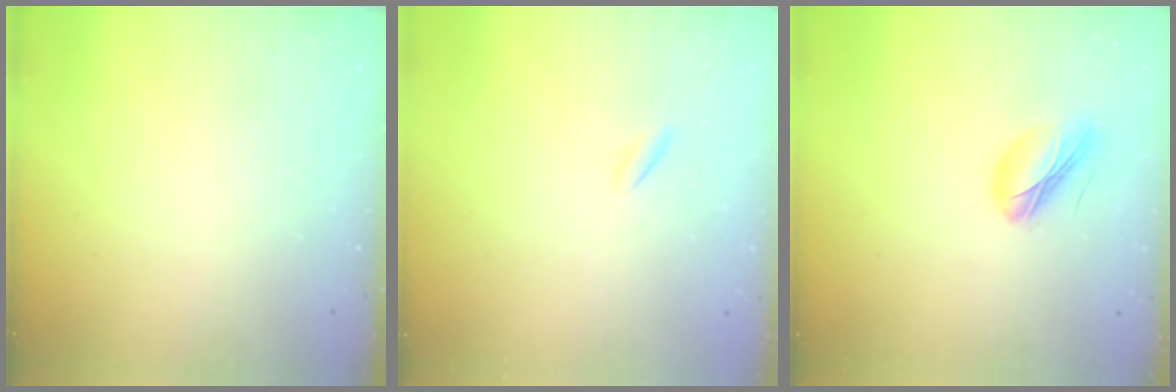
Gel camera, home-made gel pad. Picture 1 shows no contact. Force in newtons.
{"total": 1.2, "press": 1.1, "slide": 0.4}
{"total": 9.5, "press": 9.2, "slide": 2.5}